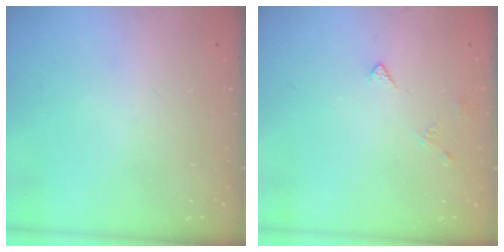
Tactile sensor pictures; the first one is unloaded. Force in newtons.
{"total": 3.0, "press": 3.0, "slide": 0.6}